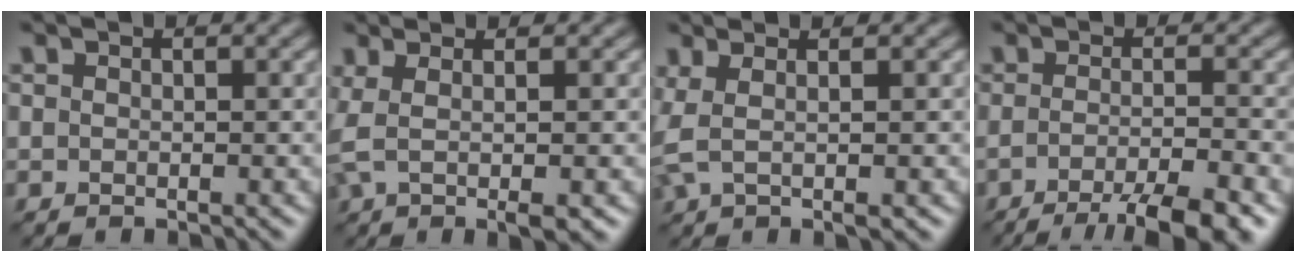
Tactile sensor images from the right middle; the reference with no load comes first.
{"total": 3.5, "force": [-0.8, 0.5, 3.3], "torque": [-0.079, 0.001, -0.013]}
{"total": 2.8, "force": [-0.4, 0.5, 2.7], "torque": [-0.073, 0.001, -0.005]}
{"total": 7.0, "force": [-4.8, 0.7, 5.0], "torque": [-0.076, -0.009, -0.074]}